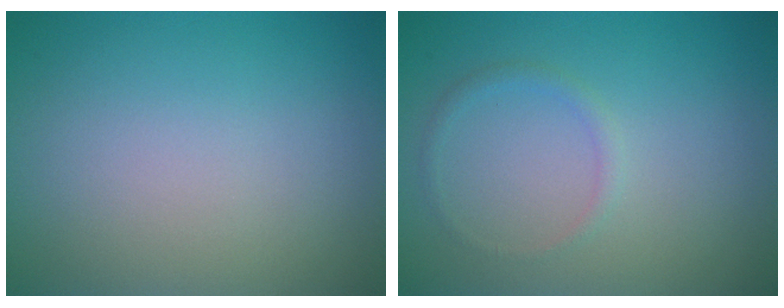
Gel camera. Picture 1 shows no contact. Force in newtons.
{"total": 0.9, "press": 0.9, "slide": 0.1}